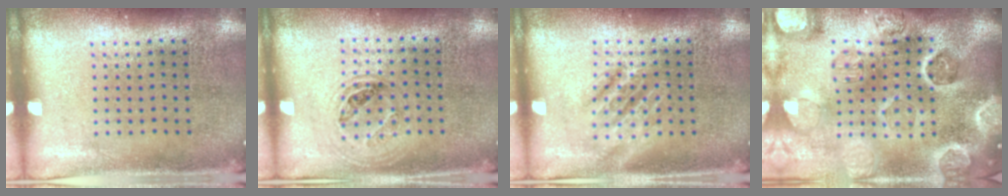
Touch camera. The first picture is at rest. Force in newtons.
{"total": 1.0, "press": 0.9, "slide": 0.3}
{"total": 1.2, "press": 1.2, "slide": 0.2}
{"total": 5.3, "press": 4.6, "slide": 2.7}